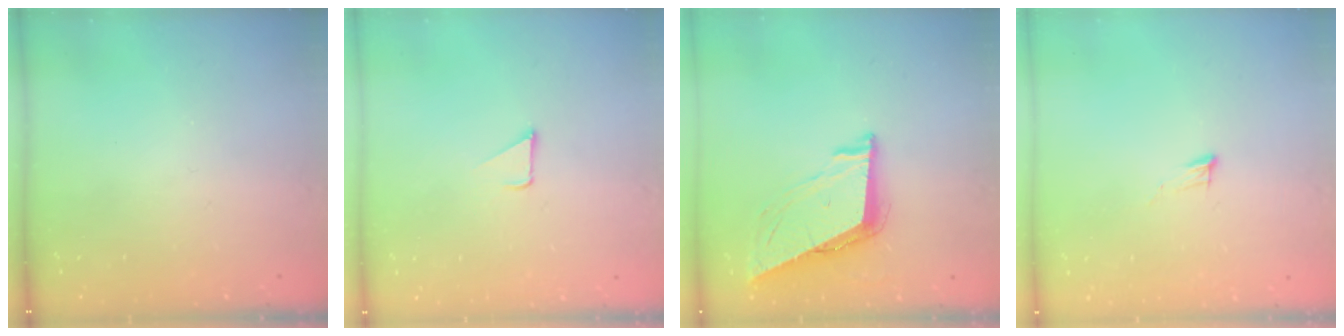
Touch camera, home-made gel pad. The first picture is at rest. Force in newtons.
{"total": 2.4, "press": 2.4, "slide": 0.2}
{"total": 8.9, "press": 8.5, "slide": 2.7}
{"total": 5.2, "press": 5.1, "slide": 1.0}